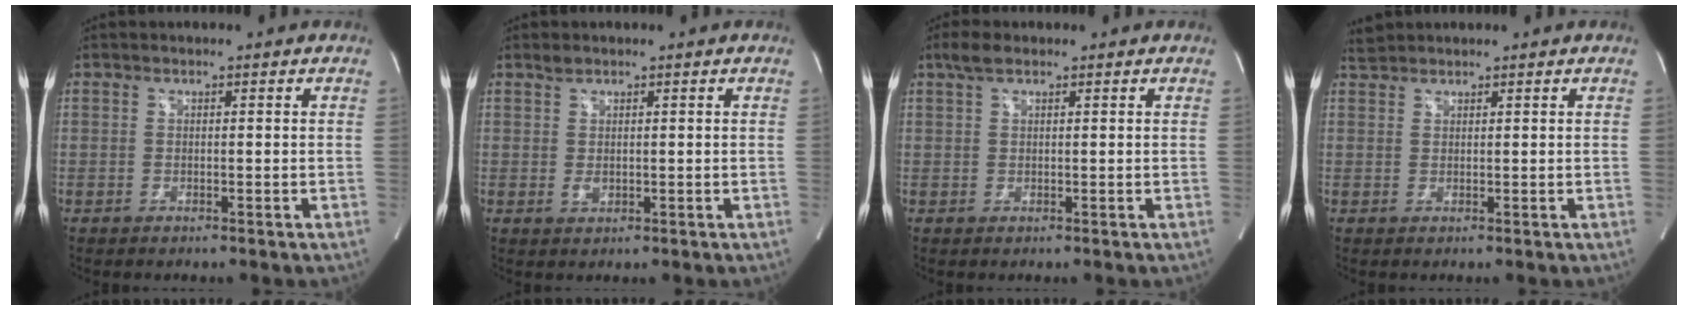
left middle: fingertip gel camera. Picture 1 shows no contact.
{"total": 1.7, "force": [0.7, 1.1, 1.1], "torque": [-0.020, -0.007, 0.017]}
{"total": 2.5, "force": [1.8, 0.8, 1.6], "torque": [-0.039, 0.017, 0.035]}
{"total": 1.8, "force": [1.8, 0.2, -0.1], "torque": [-0.007, 0.013, 0.040]}